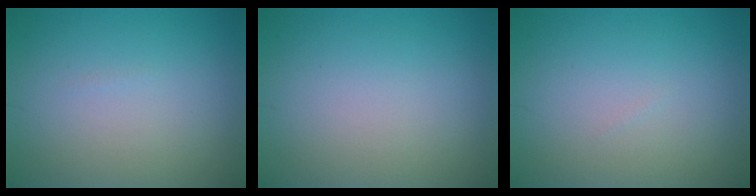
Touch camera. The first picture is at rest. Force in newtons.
{"total": 0.0}
{"total": 0.0}